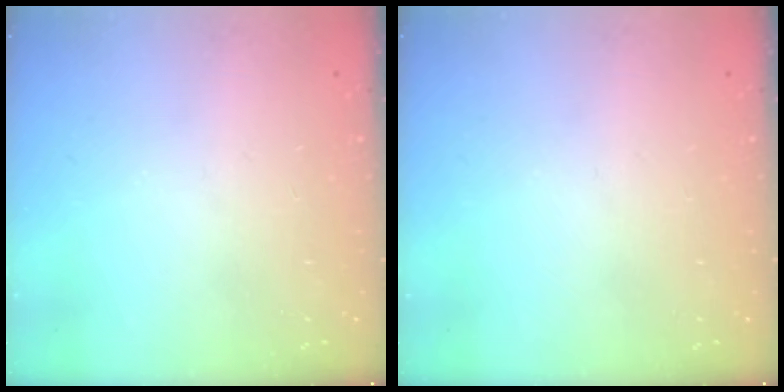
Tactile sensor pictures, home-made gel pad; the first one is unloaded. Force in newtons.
{"total": 0.0}